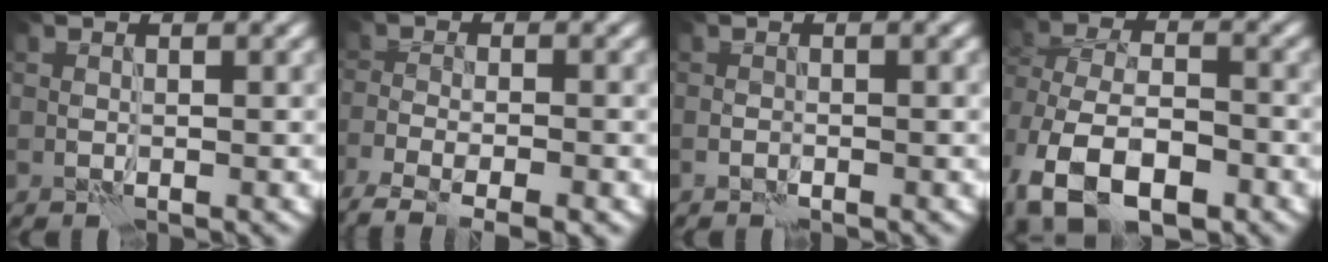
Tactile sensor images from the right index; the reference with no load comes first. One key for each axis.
{"total": 5.7, "fx": -4.5, "fy": 1.5, "fz": 3.3, "tx": -0.058, "ty": -0.013, "tz": -0.078}
{"total": 0.7, "fx": -0.7, "fy": 0.1, "fz": 0.2, "tx": -0.003, "ty": 0.004, "tz": -0.014}
{"total": 10.8, "fx": -6.1, "fy": 6.1, "fz": 6.6, "tx": -0.125, "ty": 0.003, "tz": -0.108}